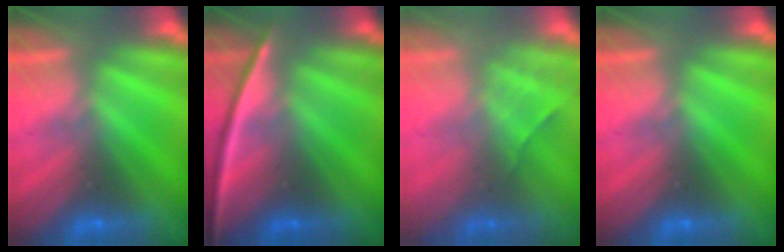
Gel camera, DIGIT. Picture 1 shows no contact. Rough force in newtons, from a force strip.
{"total": 2.3}
{"total": 2.4}
{"total": 0.0}